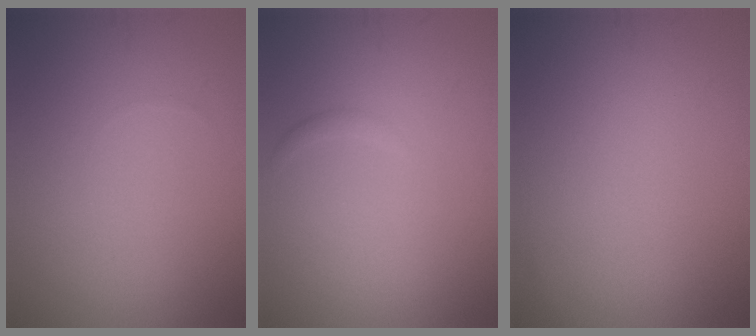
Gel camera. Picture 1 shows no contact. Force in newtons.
{"total": 0.5, "press": 0.5, "slide": 0.0}
{"total": 0.0}